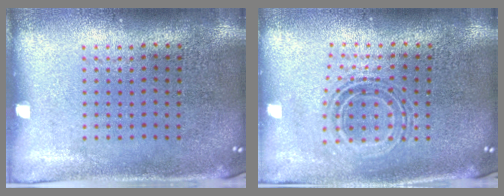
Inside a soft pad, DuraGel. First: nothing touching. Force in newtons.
{"total": 0.8, "press": 0.8, "slide": 0.3}